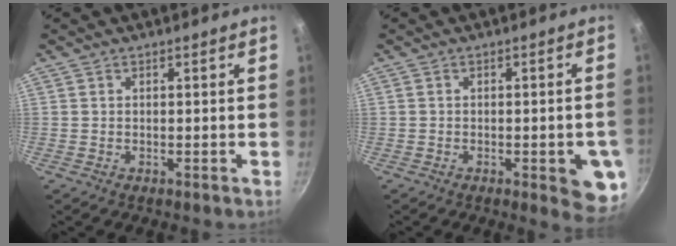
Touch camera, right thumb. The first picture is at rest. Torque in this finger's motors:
{"motor_torque": [1.36, 1.26, 0.80, -0.90, 0.16]}